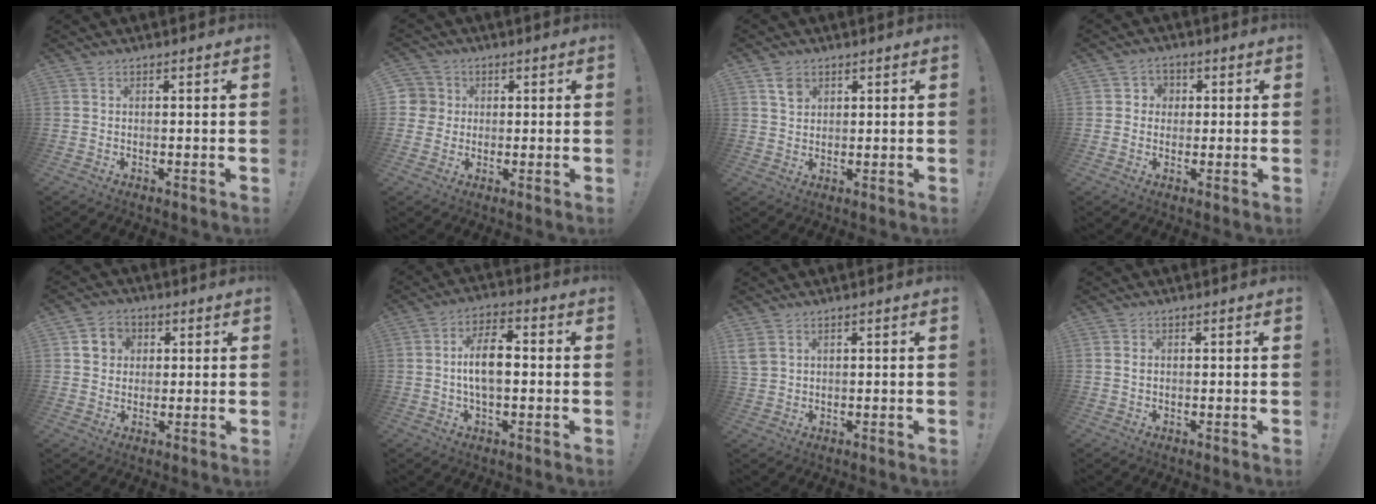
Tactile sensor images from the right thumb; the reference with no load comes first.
{"total": 4.9, "force": [0.7, 4.8, 0.9], "torque": [-0.025, 0.000, 0.013]}
{"total": 4.1, "force": [2.4, 3.1, 1.3], "torque": [-0.015, -0.006, 0.044]}
{"total": 3.8, "force": [0.0, 3.7, 0.9], "torque": [-0.011, 0.006, -0.002]}
{"total": 6.7, "force": [1.8, 6.0, 2.1], "torque": [-0.034, 0.002, 0.038]}
{"total": 10.0, "force": [-0.3, 5.0, 8.7], "torque": [-0.147, 0.004, -0.011]}
{"total": 3.7, "force": [2.1, 2.4, 1.9], "torque": [-0.042, -0.009, 0.041]}
{"total": 0.7, "force": [0.1, 0.6, 0.3], "torque": [-0.007, 0.002, 0.001]}